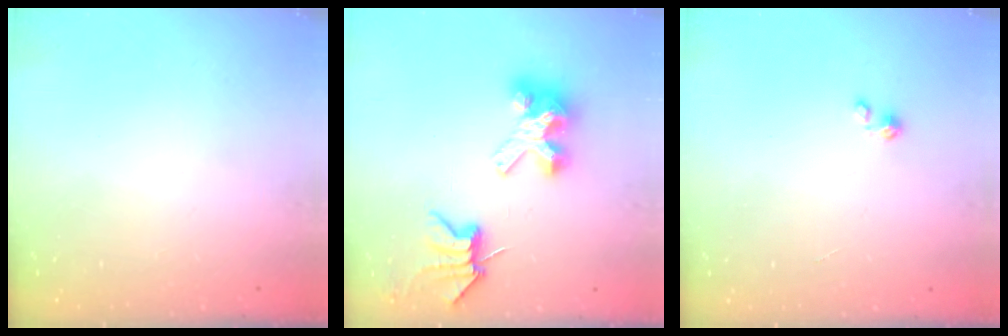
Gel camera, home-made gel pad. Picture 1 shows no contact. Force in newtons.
{"total": 8.1, "press": 8.1, "slide": 0.6}
{"total": 0.0}